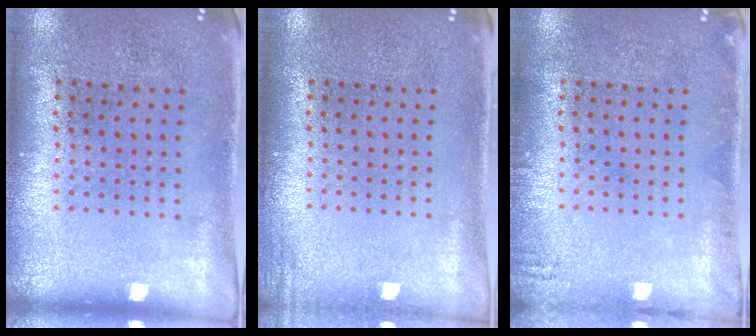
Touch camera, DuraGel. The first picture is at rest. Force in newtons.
{"total": 0.9, "press": 0.9, "slide": 0.1}
{"total": 1.0, "press": 1.0, "slide": 0.2}